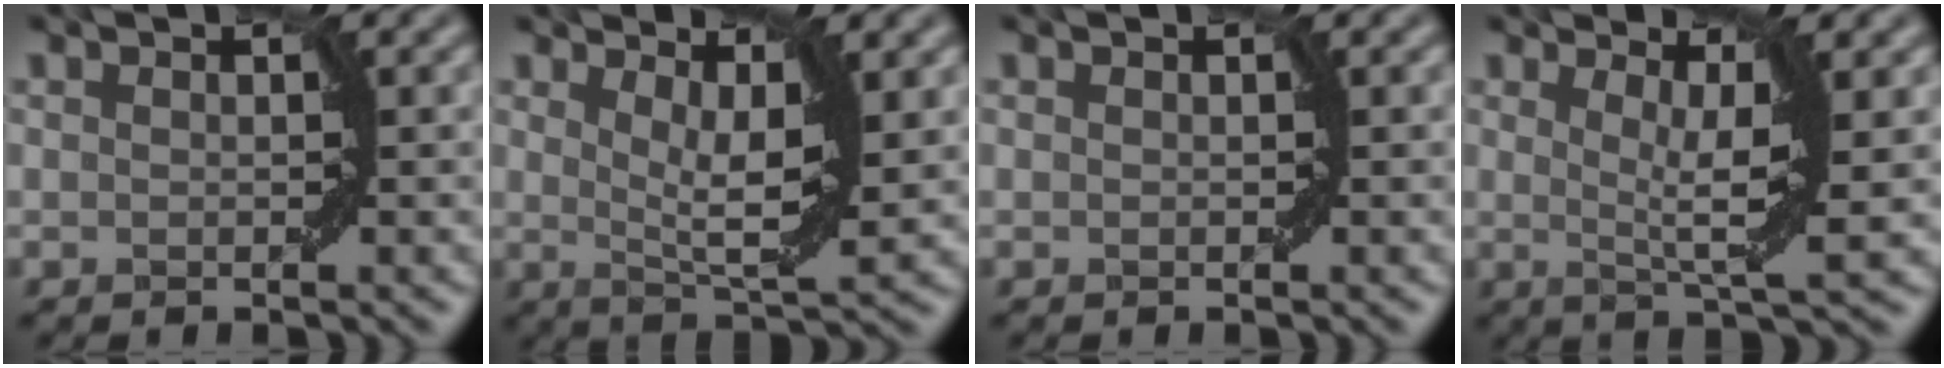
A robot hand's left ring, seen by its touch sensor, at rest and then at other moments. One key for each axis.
{"total": 4.7, "fx": 2.1, "fy": 1.1, "fz": 4.0, "tx": -0.067, "ty": -0.009, "tz": 0.038}
{"total": 0.0}
{"total": 4.6, "fx": 1.4, "fy": 0.7, "fz": 4.4, "tx": -0.068, "ty": -0.009, "tz": 0.024}